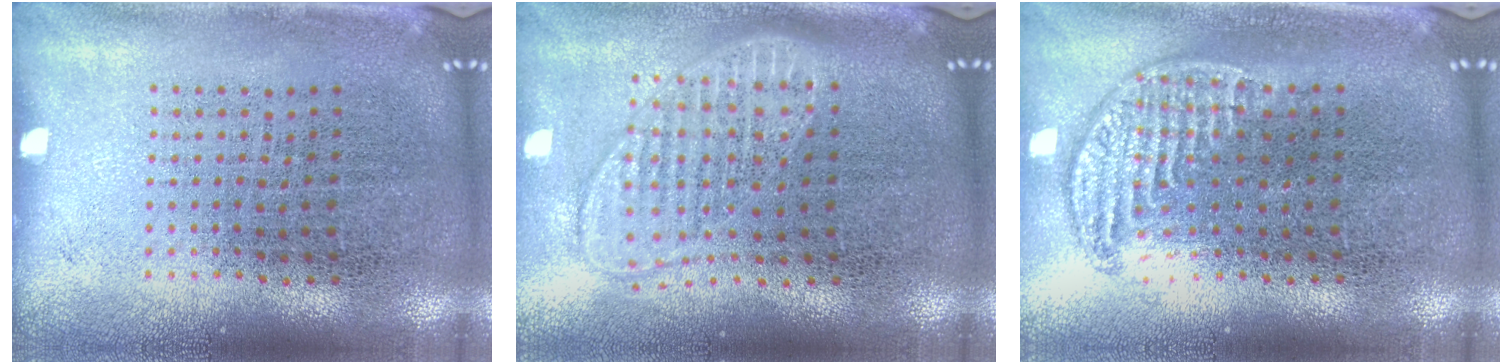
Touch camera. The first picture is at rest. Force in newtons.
{"total": 1.8, "press": 1.5, "slide": 1.0}
{"total": 1.2, "press": 1.1, "slide": 0.5}